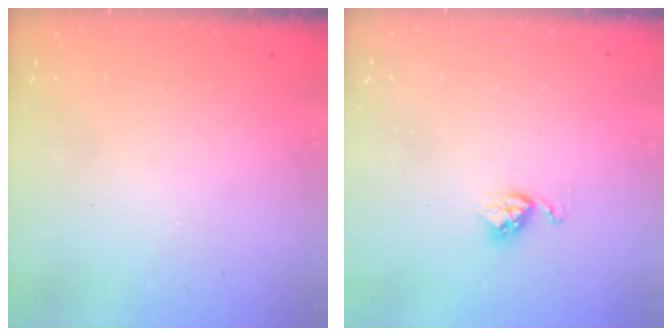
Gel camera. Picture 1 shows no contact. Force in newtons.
{"total": 3.5, "press": 3.5, "slide": 0.5}